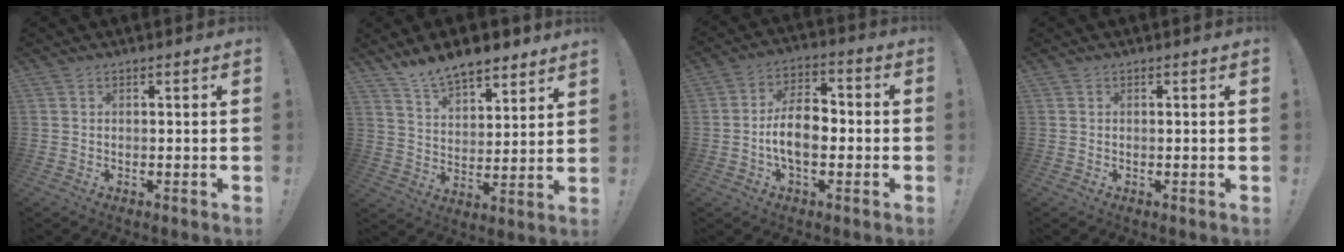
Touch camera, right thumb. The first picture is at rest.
{"total": 10.8, "force": [9.4, 3.8, 3.8], "torque": [-0.074, -0.069, 0.176]}
{"total": 11.0, "force": [-2.3, 6.4, 8.7], "torque": [-0.162, 0.016, -0.042]}
{"total": 0.0}